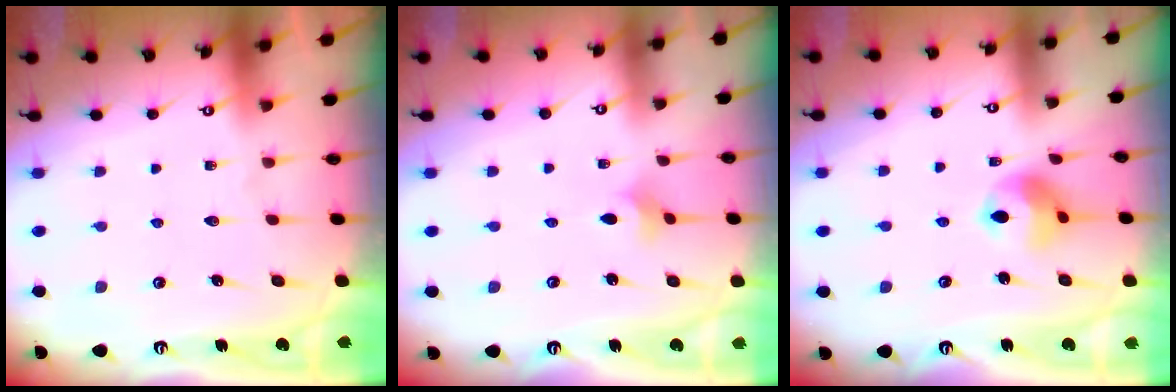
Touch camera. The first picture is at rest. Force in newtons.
{"total": 2.9, "press": 2.9, "slide": 0.5}
{"total": 9.5, "press": 9.4, "slide": 1.2}